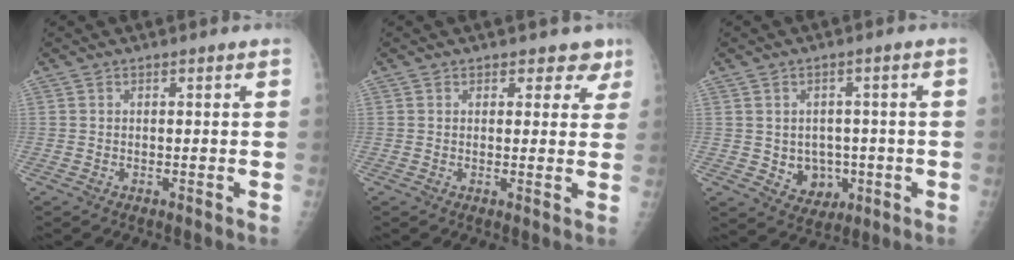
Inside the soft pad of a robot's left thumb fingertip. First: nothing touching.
{"total": 3.9, "force": [2.7, 2.6, 0.8], "torque": [0.027, -0.014, 0.024]}
{"total": 7.5, "force": [-1.5, 6.4, 3.6], "torque": [-0.016, 0.010, -0.008]}